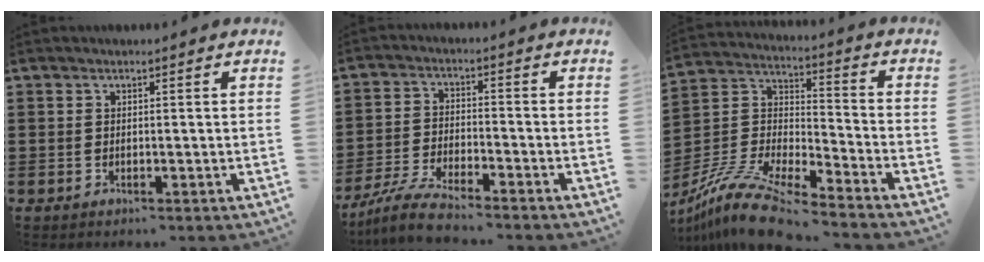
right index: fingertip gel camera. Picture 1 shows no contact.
{"total": 5.6, "force": [-5.2, 0.0, 2.1], "torque": [-0.054, -0.011, -0.104]}
{"total": 11.6, "force": [-10.4, 1.4, 5.0], "torque": [-0.117, 0.019, -0.212]}